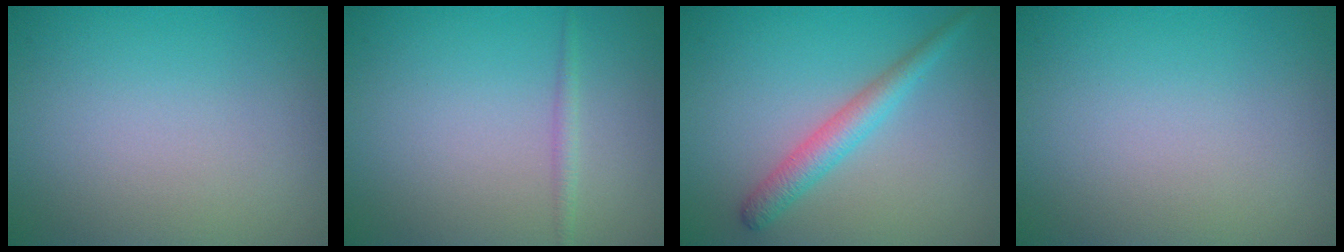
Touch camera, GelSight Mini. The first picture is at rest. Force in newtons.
{"total": 1.0, "press": 1.0, "slide": 0.0}
{"total": 2.7, "press": 2.7, "slide": 0.1}
{"total": 0.0}